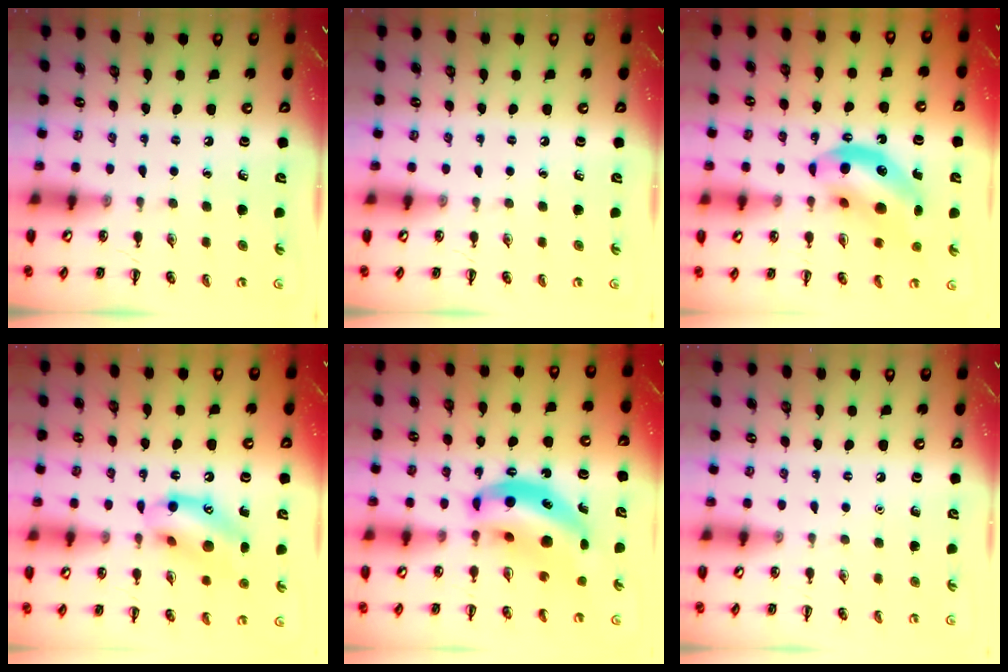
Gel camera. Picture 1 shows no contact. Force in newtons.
{"total": 0.0}
{"total": 12.9, "press": 12.5, "slide": 3.3}
{"total": 14.8, "press": 14.6, "slide": 2.3}
{"total": 13.1, "press": 12.7, "slide": 3.0}
{"total": 1.6, "press": 1.6, "slide": 0.1}